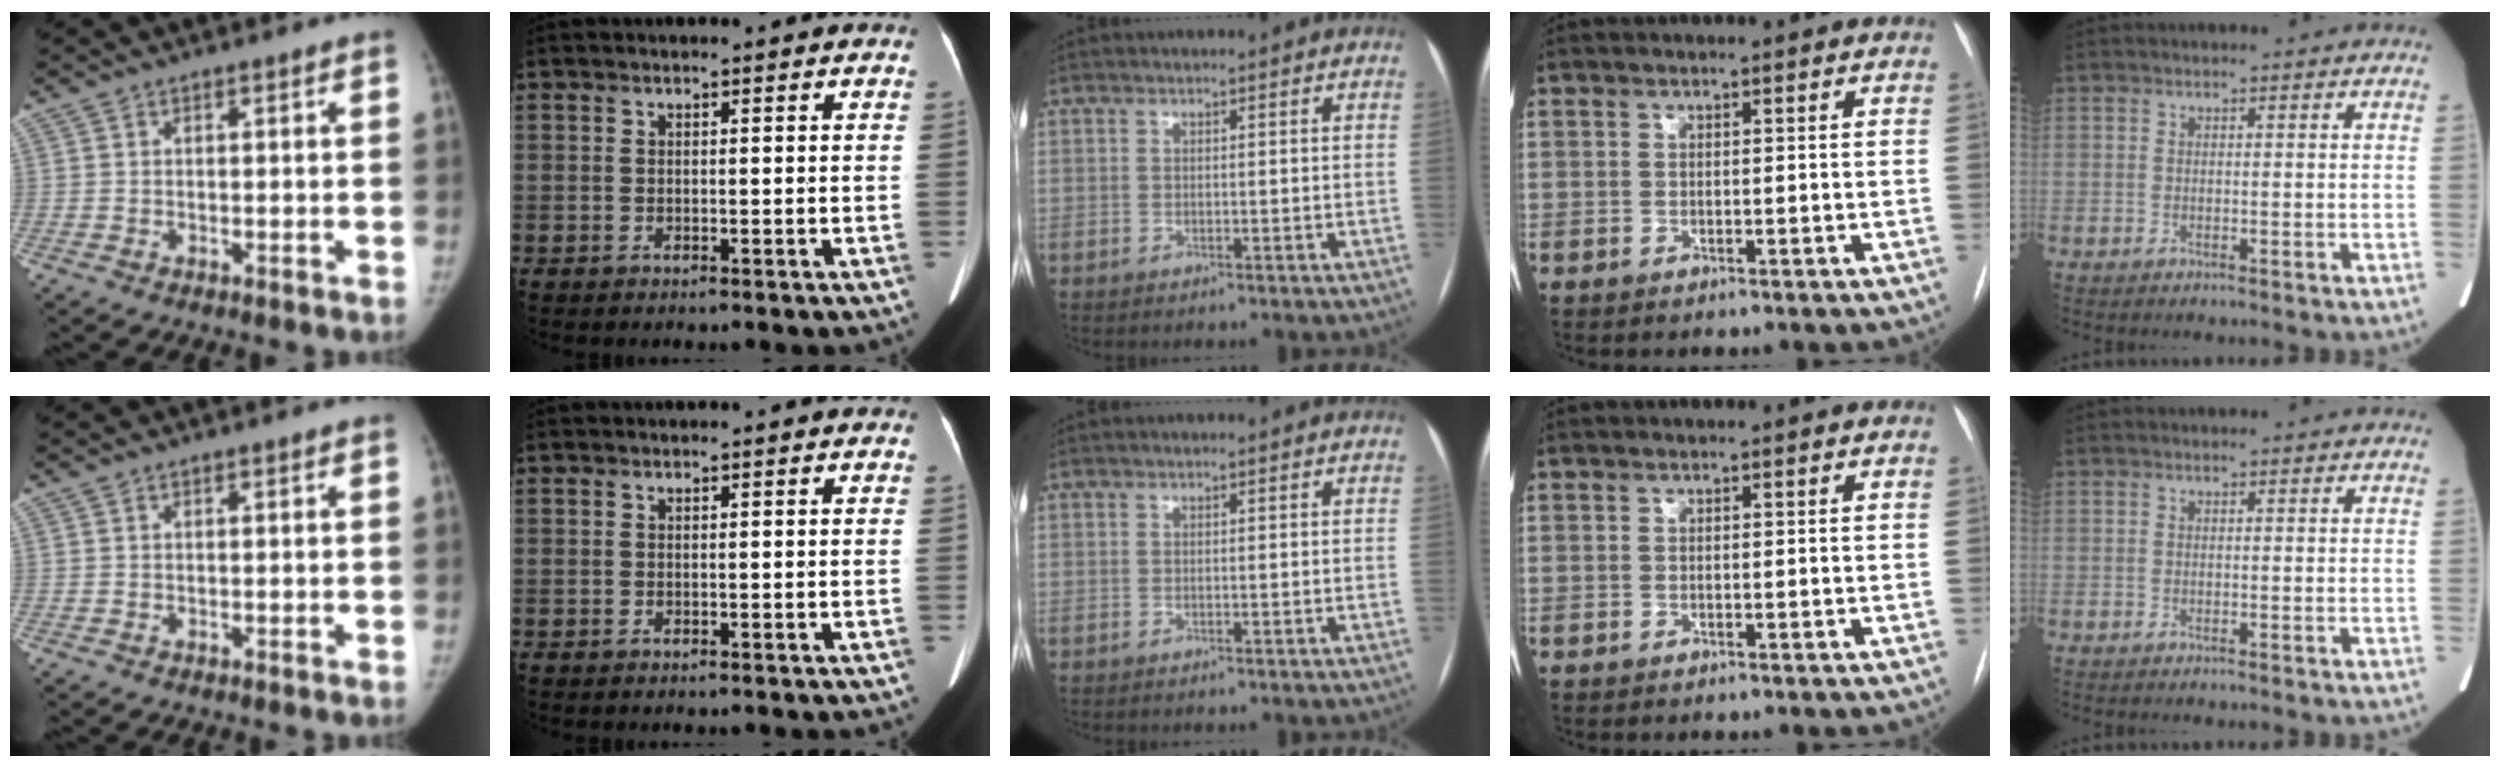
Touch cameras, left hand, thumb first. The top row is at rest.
{}